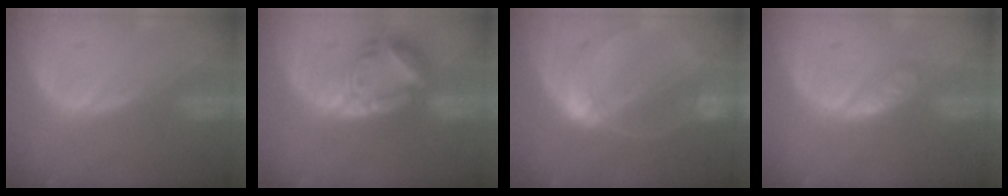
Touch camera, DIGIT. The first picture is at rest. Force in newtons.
{"total": 8.3, "press": 7.1, "slide": 4.2}
{"total": 7.3, "press": 6.5, "slide": 3.4}
{"total": 3.1, "press": 3.0, "slide": 0.3}